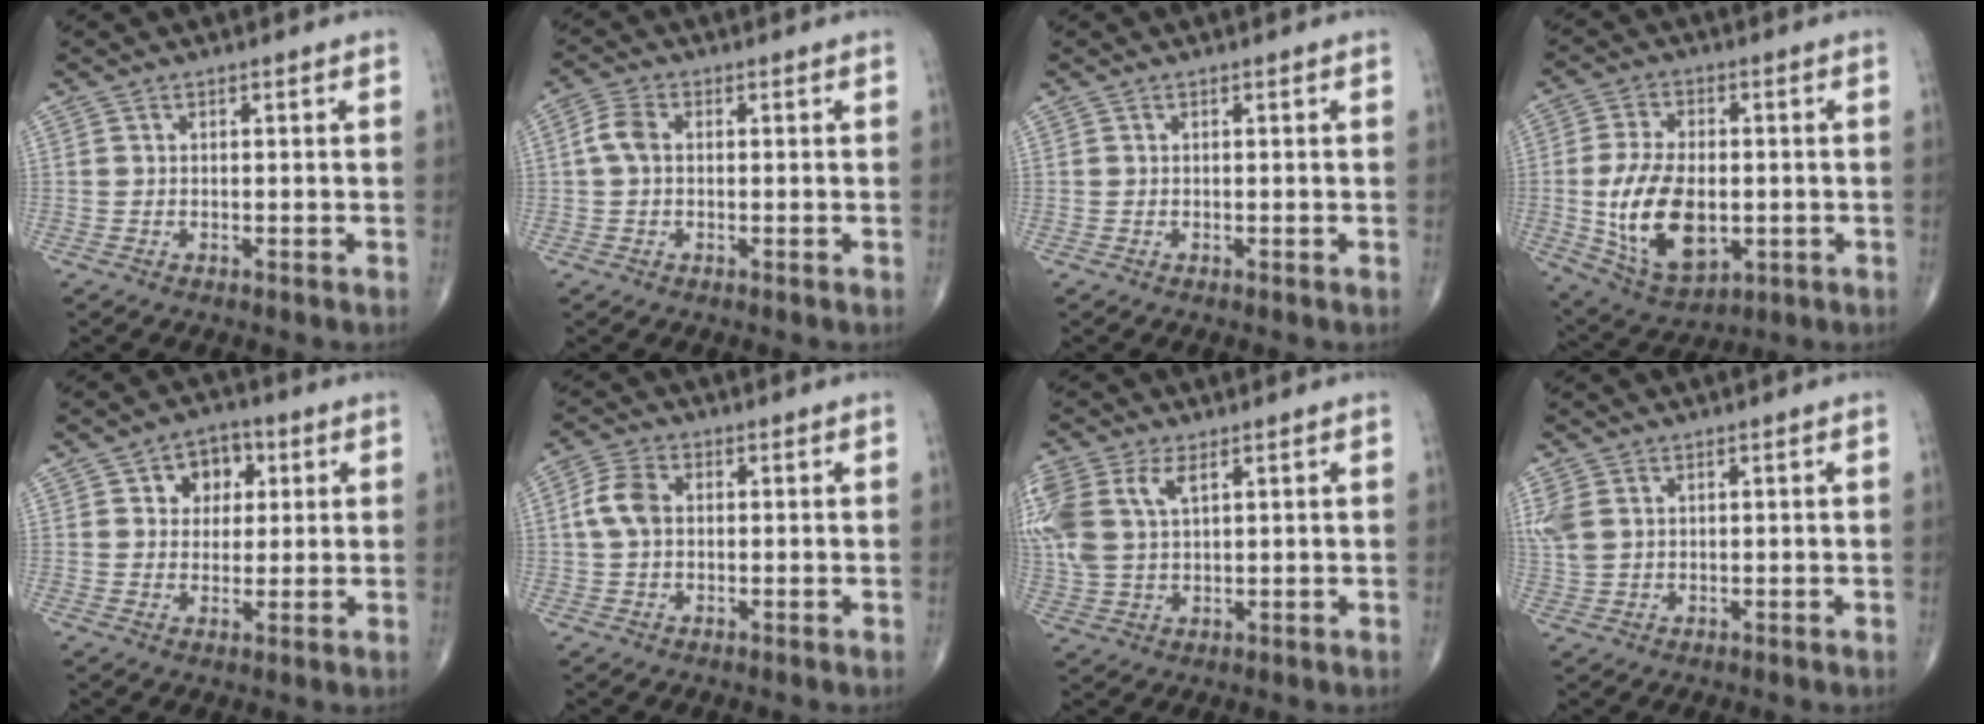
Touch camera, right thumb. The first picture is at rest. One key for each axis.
{"total": 3.8, "fx": 0.4, "fy": 1.9, "fz": 3.2, "tx": -0.086, "ty": 0.013, "tz": 0.006}
{"total": 0.0}
{"total": 15.9, "fx": -2.0, "fy": 9.2, "fz": 12.8, "tx": -0.224, "ty": -0.006, "tz": -0.017}
{"total": 7.2, "fx": 2.4, "fy": 5.5, "fz": 3.9, "tx": -0.015, "ty": -0.001, "tz": 0.030}
{"total": 5.5, "fx": 0.6, "fy": 3.7, "fz": 4.0, "tx": -0.089, "ty": 0.013, "tz": 0.005}
{"total": 13.4, "fx": 4.8, "fy": 7.8, "fz": 9.8, "tx": -0.251, "ty": 0.007, "tz": 0.096}
{"total": 5.2, "fx": 1.7, "fy": 3.6, "fz": 3.4, "tx": -0.092, "ty": 0.006, "tz": 0.042}